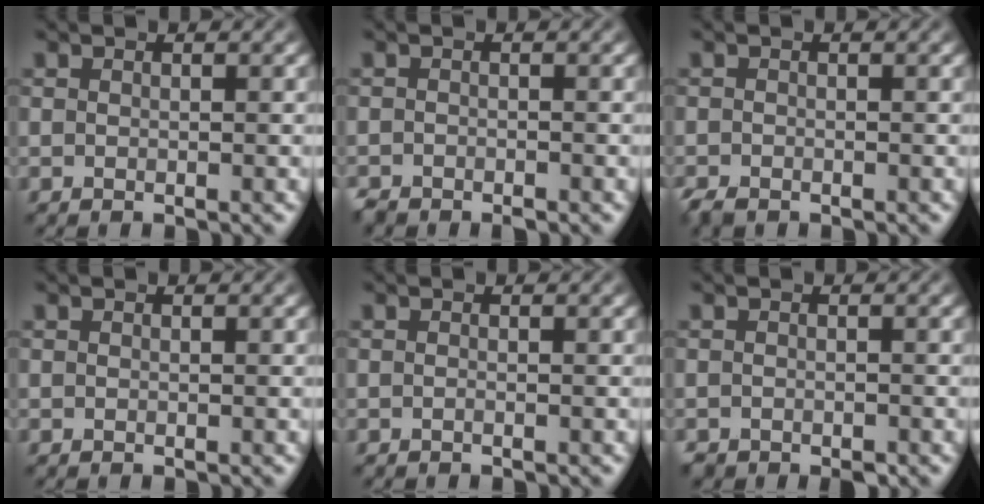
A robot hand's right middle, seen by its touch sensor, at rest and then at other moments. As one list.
[{"total": 1.3, "force": [-1.3, 0.4, 0.3], "torque": [-0.003, -0.004, -0.027]}, {"total": 1.2, "force": [-1.0, 0.5, 0.4], "torque": [-0.008, -0.004, -0.024]}, {"total": 0.0}, {"total": 0.0}, {"total": 1.2, "force": [-1.0, 0.5, 0.3], "torque": [-0.003, -0.004, -0.018]}]